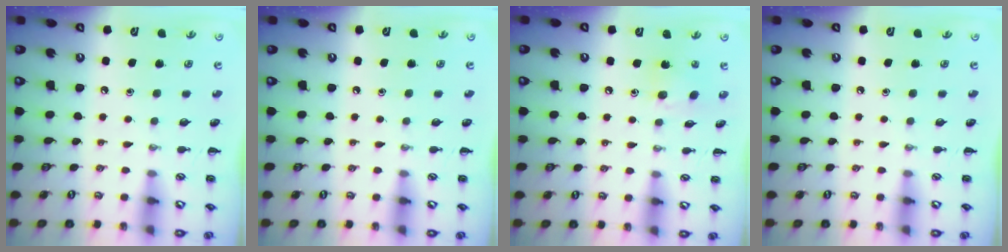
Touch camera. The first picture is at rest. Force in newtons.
{"total": 0.0}
{"total": 6.1, "press": 6.0, "slide": 1.1}
{"total": 0.0}